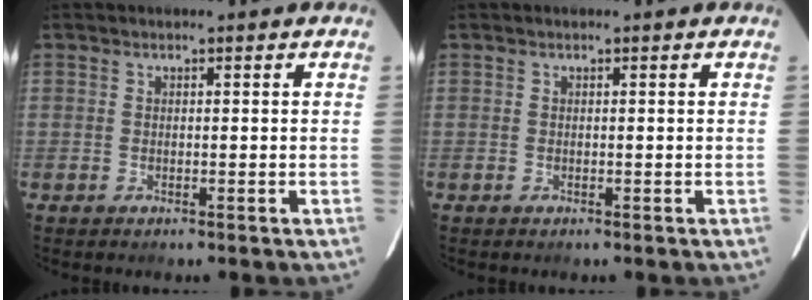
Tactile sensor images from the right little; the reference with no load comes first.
{"total": 0.0}